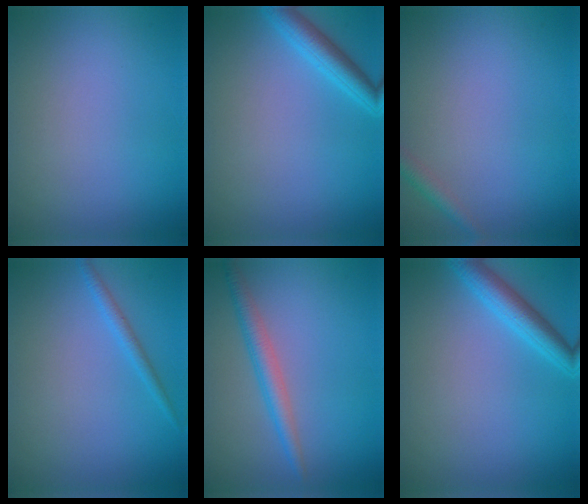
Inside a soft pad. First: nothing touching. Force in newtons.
{"total": 2.7, "press": 2.7, "slide": 0.1}
{"total": 1.3, "press": 1.3, "slide": 0.1}
{"total": 1.2, "press": 1.1, "slide": 0.1}
{"total": 2.6, "press": 2.6, "slide": 0.0}
{"total": 3.0, "press": 3.0, "slide": 0.1}